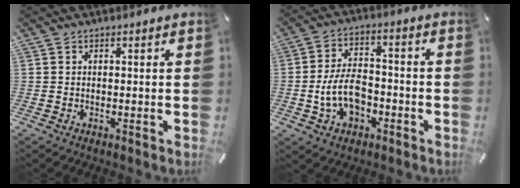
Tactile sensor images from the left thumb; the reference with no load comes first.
{"total": 10.8, "force": [-2.9, 7.2, 7.6], "torque": [-0.141, 0.019, -0.048]}